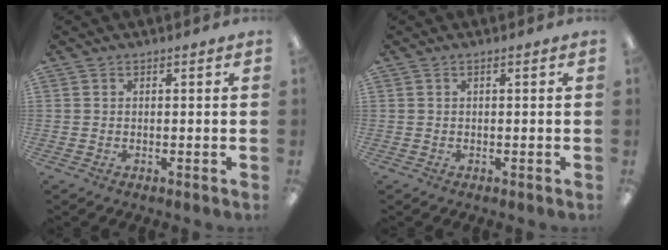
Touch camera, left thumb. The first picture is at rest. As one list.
[{"total": 0.0}]